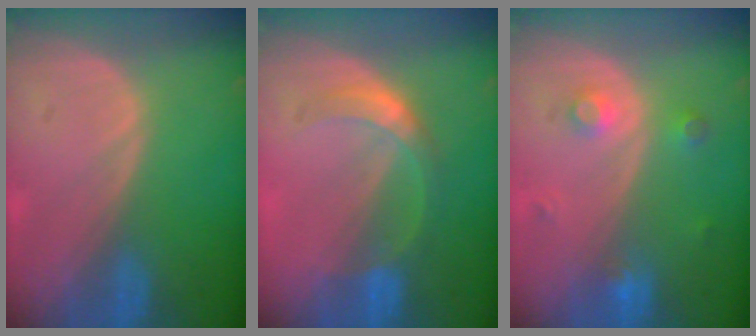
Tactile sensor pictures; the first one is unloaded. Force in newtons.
{"total": 5.6, "press": 5.0, "slide": 2.5}
{"total": 3.2, "press": 3.0, "slide": 1.1}